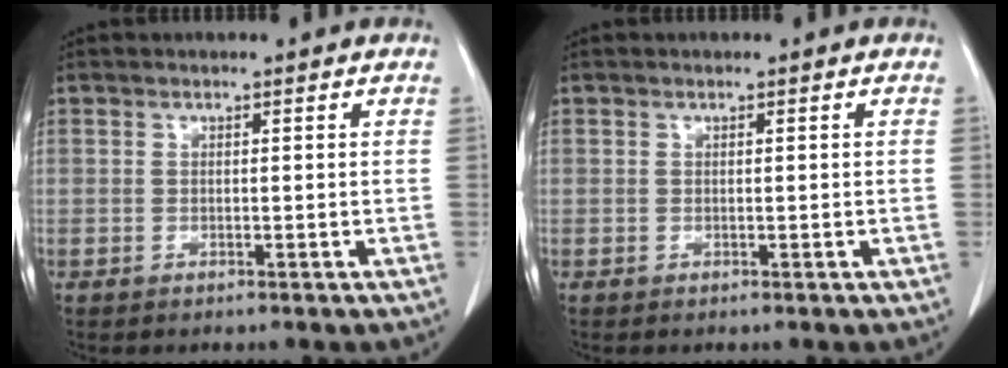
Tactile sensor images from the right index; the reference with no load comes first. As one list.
[{"total": 0.0}]